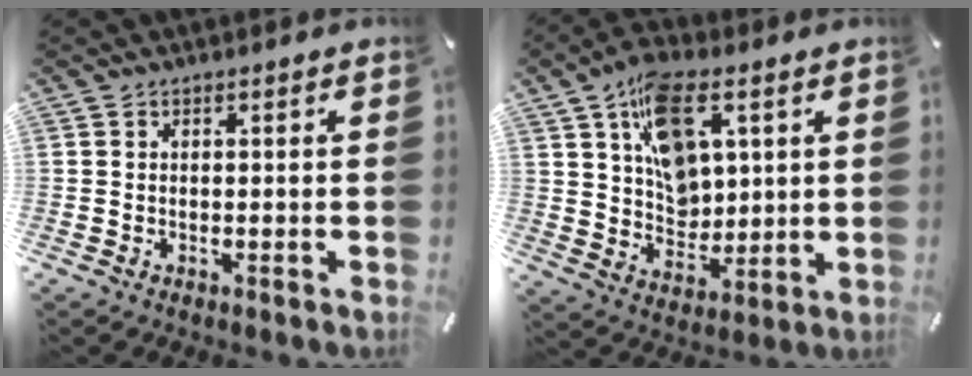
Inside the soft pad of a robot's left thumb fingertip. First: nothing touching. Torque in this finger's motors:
{"motor_torque": [0.95, 0.23, 0.76, 0.18, 0.07]}